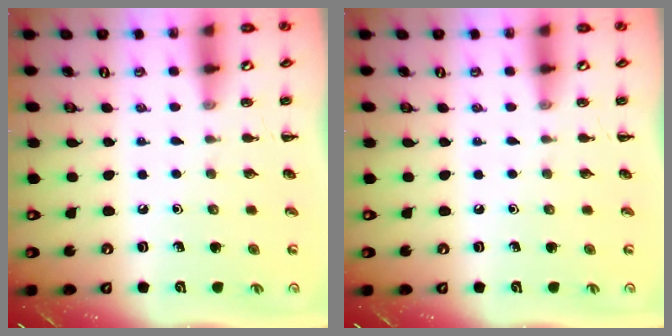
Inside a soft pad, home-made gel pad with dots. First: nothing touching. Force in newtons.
{"total": 0.0}